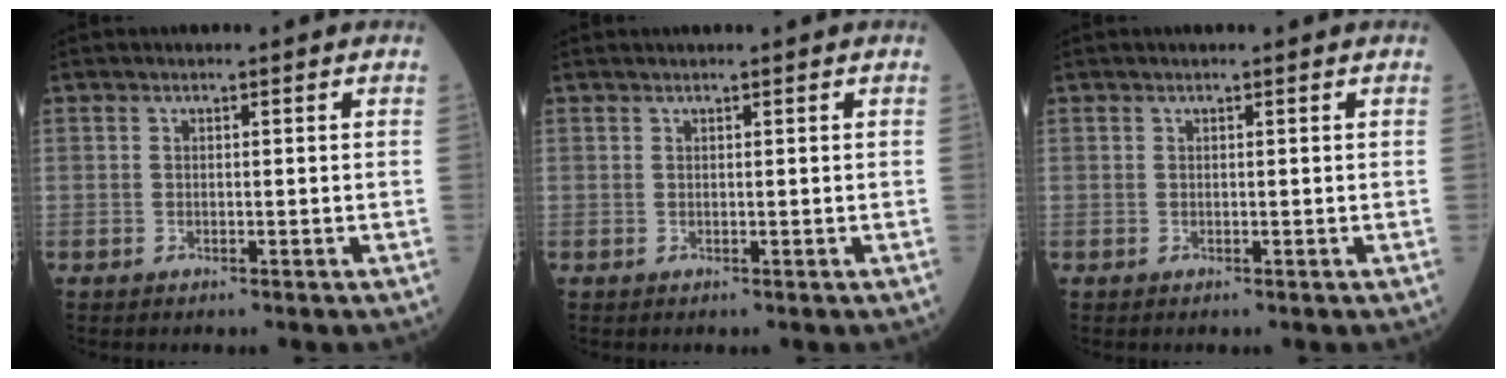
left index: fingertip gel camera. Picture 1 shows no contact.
{"total": 0.7, "force": [0.6, -0.1, 0.3], "torque": [-0.005, 0.010, 0.013]}
{"total": 0.0}